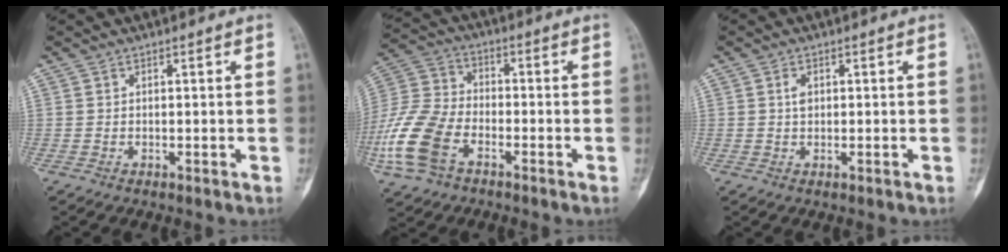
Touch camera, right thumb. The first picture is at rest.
{"total": 14.7, "force": [-6.0, 9.1, 9.9], "torque": [-0.216, 0.019, -0.126]}
{"total": 1.5, "force": [0.3, 1.0, 1.2], "torque": [-0.019, -0.001, 0.004]}